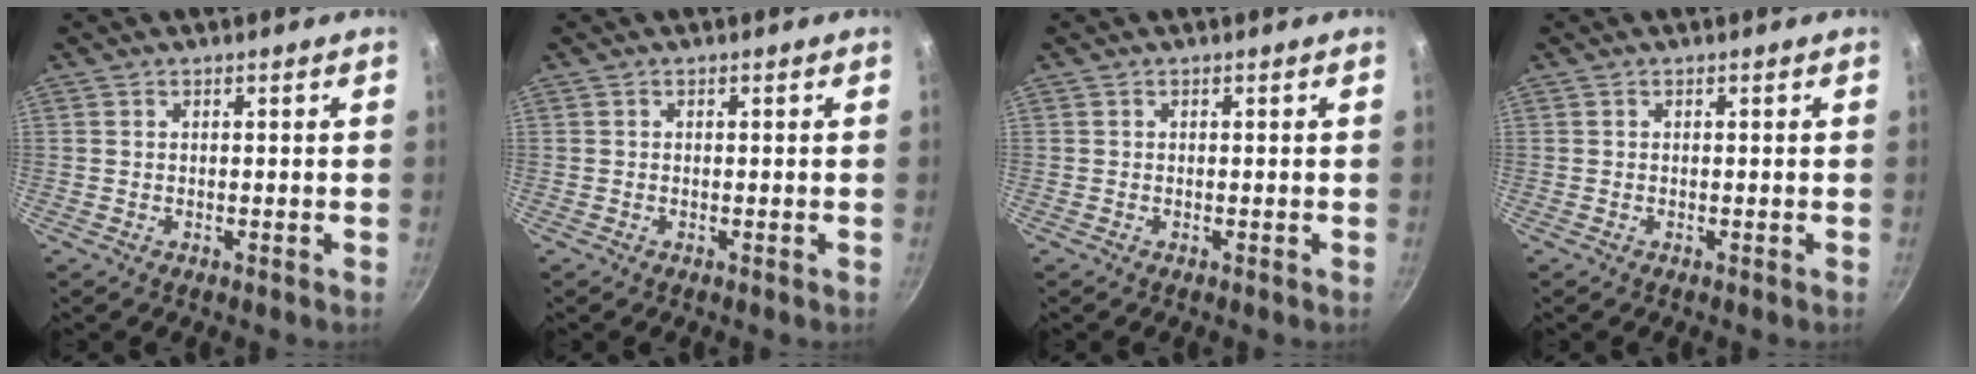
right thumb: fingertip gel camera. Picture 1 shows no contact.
{"total": 0.0}
{"total": 0.0}
{"total": 0.0}